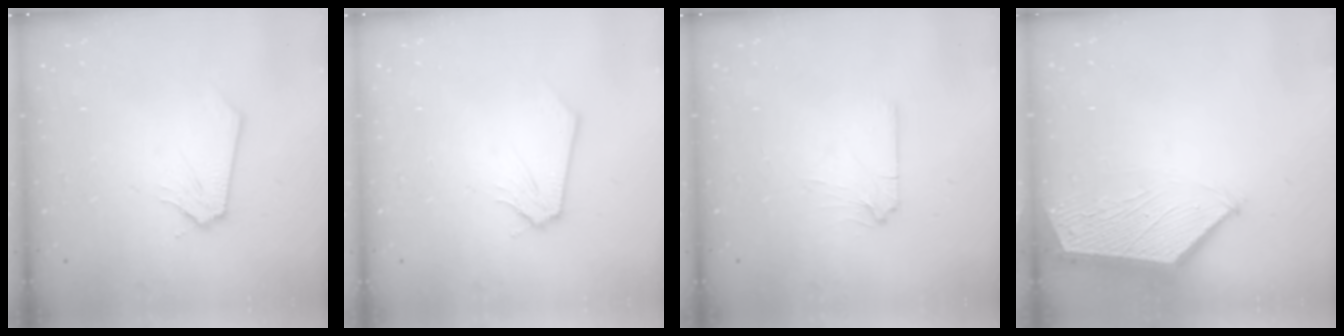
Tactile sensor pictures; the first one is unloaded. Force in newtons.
{"total": 0.0}
{"total": 2.5, "press": 2.5, "slide": 0.4}
{"total": 3.8, "press": 3.8, "slide": 0.7}